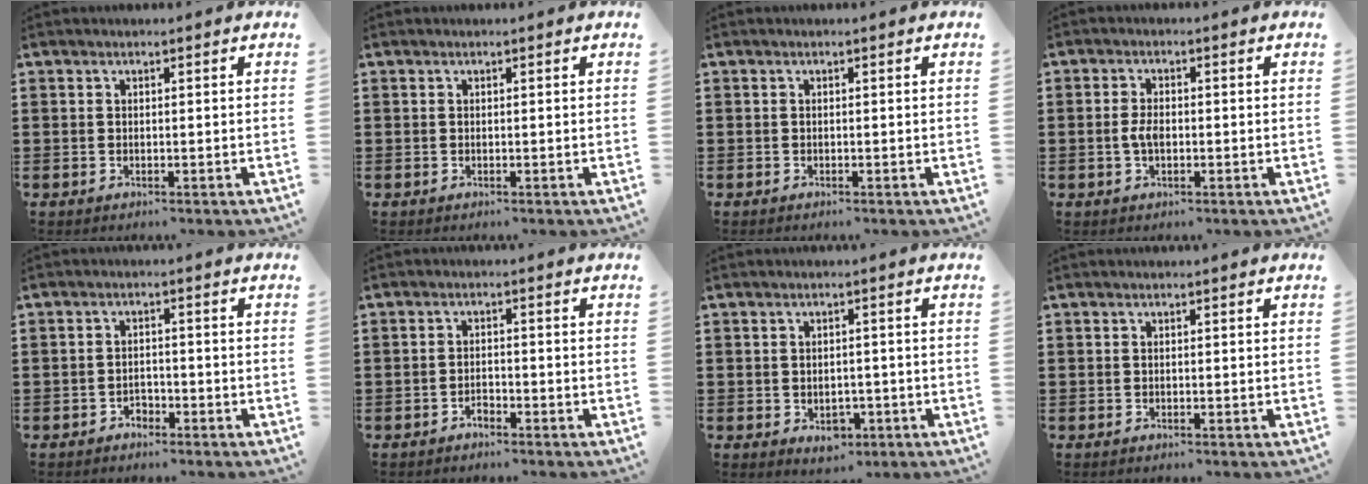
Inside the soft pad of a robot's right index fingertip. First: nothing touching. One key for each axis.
{"total": 0.0}
{"total": 0.0}
{"total": 2.9, "fx": -0.4, "fy": 1.3, "fz": 2.5, "tx": -0.065, "ty": -0.006, "tz": -0.011}
{"total": 1.6, "fx": -1.4, "fy": 0.8, "fz": 0.3, "tx": -0.012, "ty": -0.002, "tz": -0.030}
{"total": 1.5, "fx": -1.3, "fy": 0.5, "fz": 0.6, "tx": -0.015, "ty": -0.001, "tz": -0.026}
{"total": 2.7, "fx": -1.0, "fy": 1.9, "fz": 1.7, "tx": -0.026, "ty": 0.000, "tz": -0.021}
{"total": 0.0}